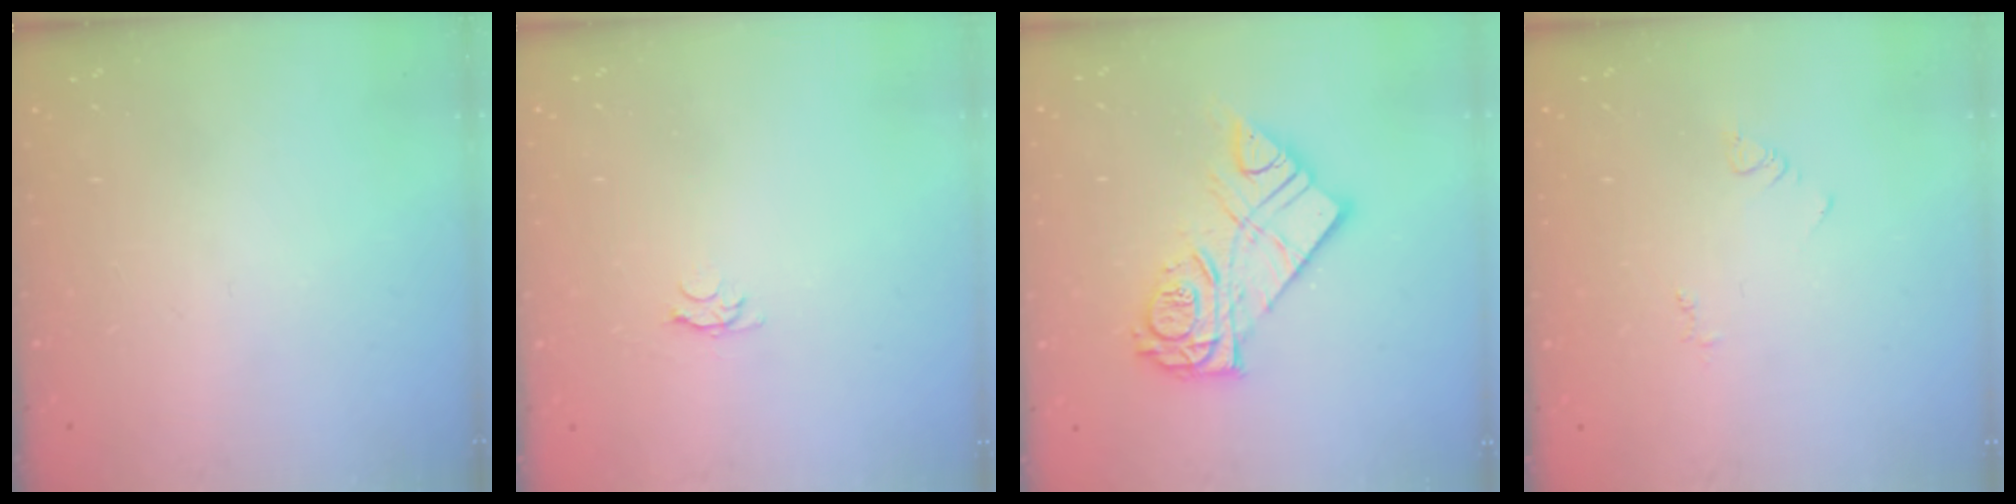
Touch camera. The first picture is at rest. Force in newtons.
{"total": 3.3, "press": 3.2, "slide": 0.5}
{"total": 15.7, "press": 15.6, "slide": 1.2}
{"total": 2.9, "press": 2.9, "slide": 0.4}